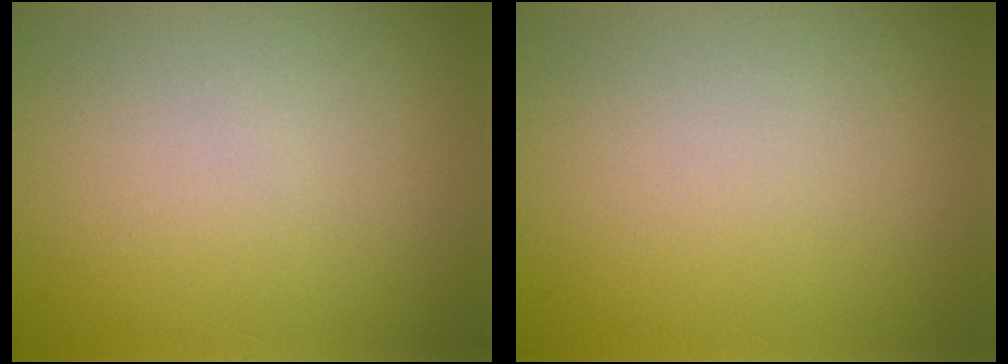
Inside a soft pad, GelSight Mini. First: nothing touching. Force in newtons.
{"total": 0.0}